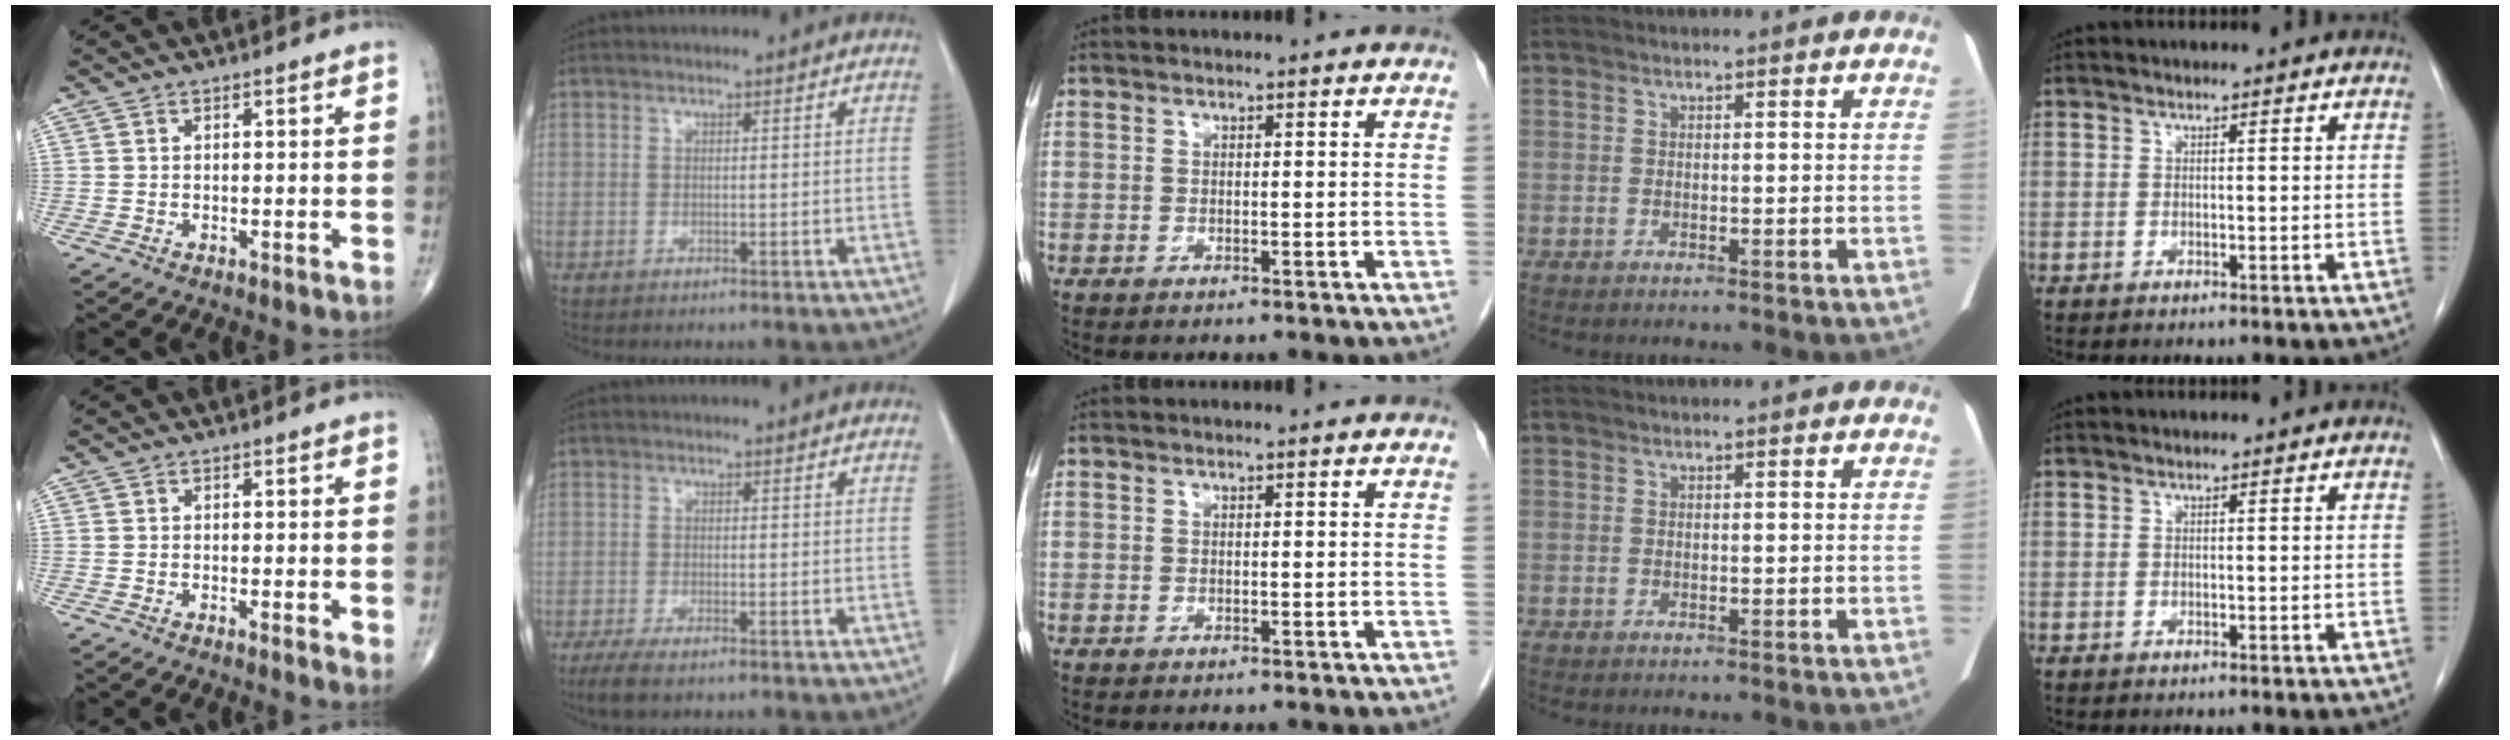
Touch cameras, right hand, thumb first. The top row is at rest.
{"thumb": {"total": 2.0, "force": [0.1, 0.5, 1.9], "torque": [-0.031, -0.008, -0.003]}, "index": {"total": 4.3, "force": [-3.1, 0.9, 2.8], "torque": [-0.051, -0.010, -0.049]}}